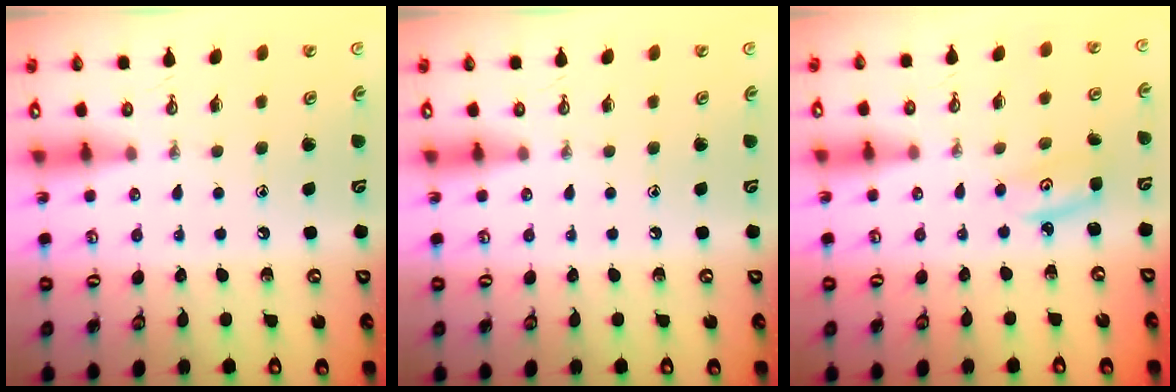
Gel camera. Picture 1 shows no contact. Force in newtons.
{"total": 0.0}
{"total": 2.8, "press": 2.8, "slide": 0.3}